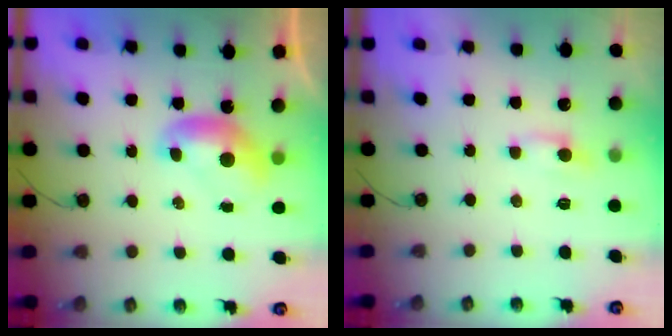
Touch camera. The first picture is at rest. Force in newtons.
{"total": 0.6, "press": 0.4, "slide": 0.5}